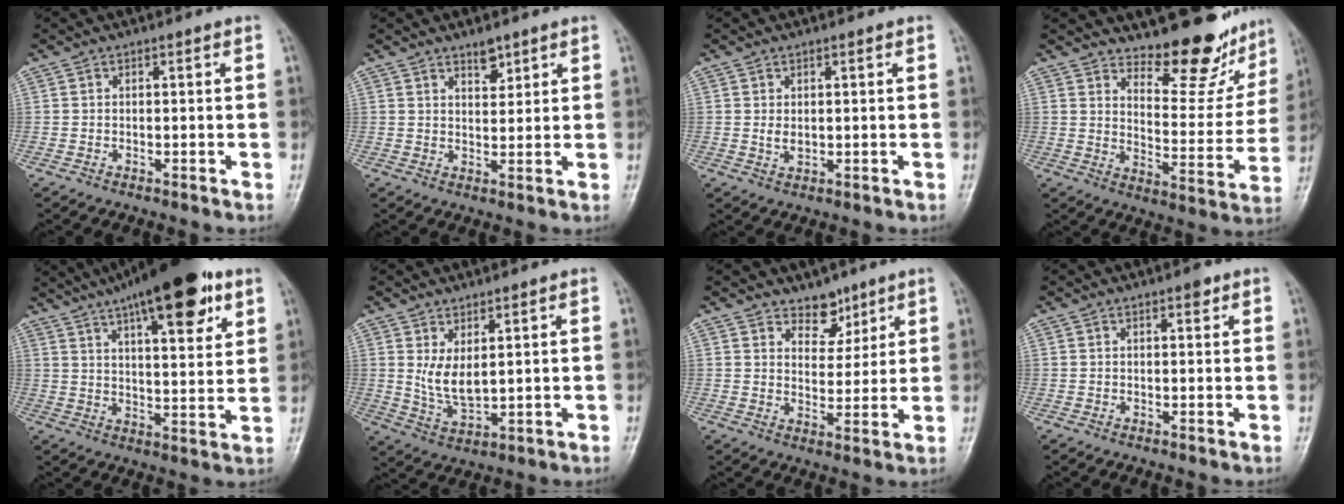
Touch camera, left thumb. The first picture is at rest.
{"total": 3.4, "force": [2.5, 1.6, 1.8], "torque": [-0.013, -0.017, 0.041]}
{"total": 2.3, "force": [0.5, 1.4, 1.7], "torque": [-0.026, -0.007, 0.012]}
{"total": 15.2, "force": [13.6, 4.6, 5.2], "torque": [-0.030, -0.122, 0.181]}
{"total": 20.7, "force": [12.0, 6.4, 15.6], "torque": [-0.220, -0.021, 0.184]}
{"total": 6.0, "force": [2.1, 2.7, 5.0], "torque": [-0.089, -0.024, 0.053]}
{"total": 5.6, "force": [4.2, 3.4, 1.5], "torque": [0.011, -0.030, 0.069]}
{"total": 1.7, "force": [1.1, 0.7, 1.2], "torque": [-0.011, -0.003, 0.013]}